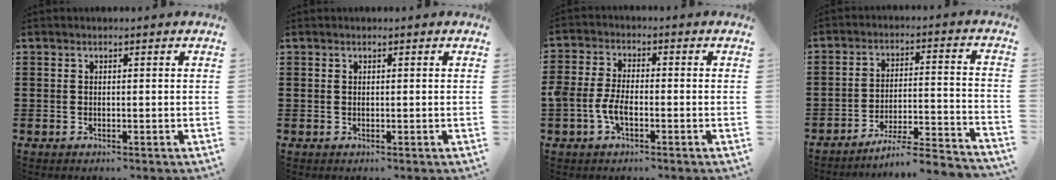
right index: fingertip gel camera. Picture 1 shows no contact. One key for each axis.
{"total": 0.0}
{"total": 4.5, "fx": -1.6, "fy": 2.3, "fz": 3.5, "tx": -0.089, "ty": -0.002, "tz": -0.035}
{"total": 5.8, "fx": -5.2, "fy": -0.1, "fz": 2.5, "tx": -0.048, "ty": -0.015, "tz": -0.105}